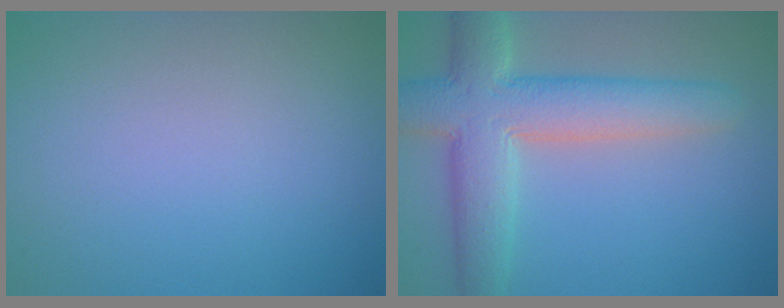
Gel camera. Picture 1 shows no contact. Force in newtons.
{"total": 7.8, "press": 7.8, "slide": 0.2}